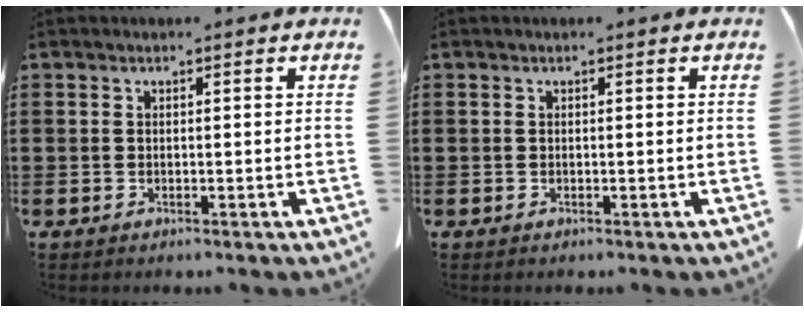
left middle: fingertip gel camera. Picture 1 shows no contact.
{"total": 0.0}